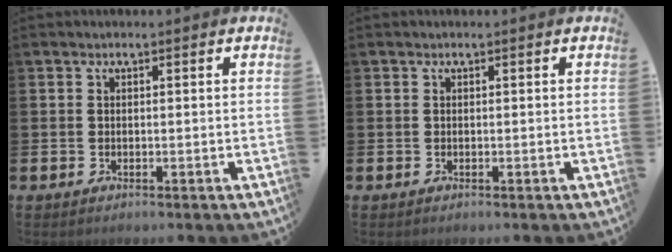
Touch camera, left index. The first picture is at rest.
{"total": 0.0}